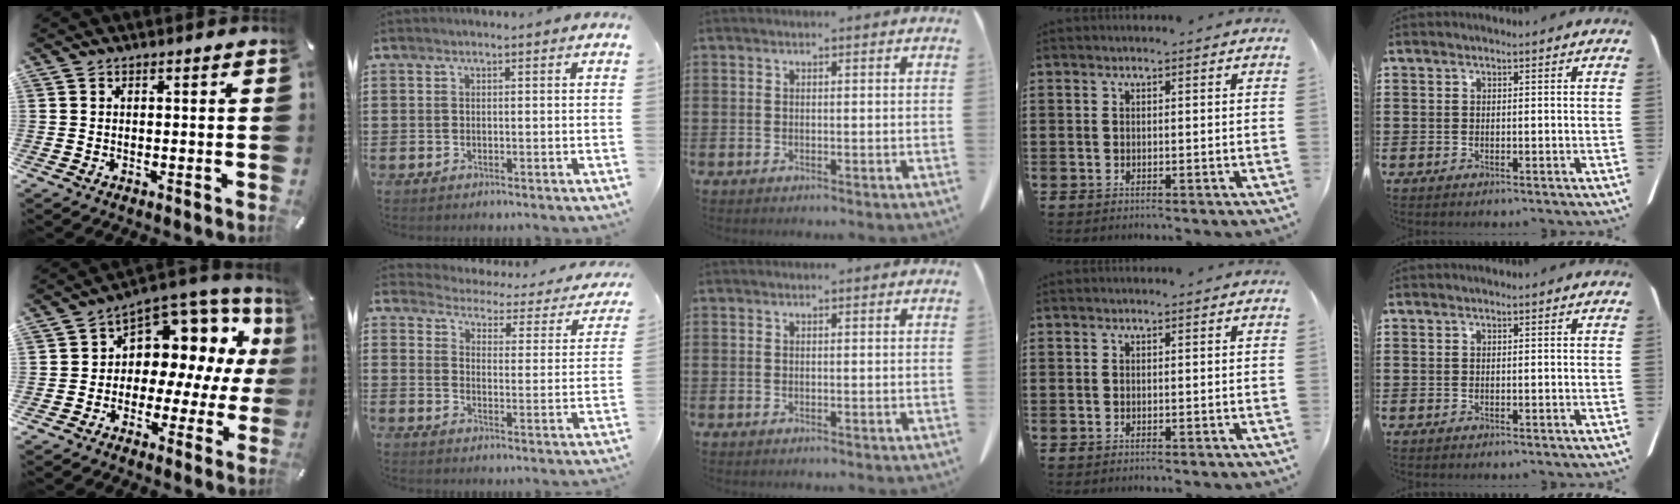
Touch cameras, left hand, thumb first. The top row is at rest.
{"thumb": {"total": 9.4, "force": [3.7, 7.3, 4.7], "torque": [-0.075, -0.054, 0.068]}, "index": {"total": 2.3, "force": [2.2, 0.6, 0.1], "torque": [-0.025, -0.025, 0.028]}}